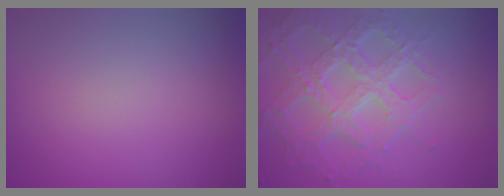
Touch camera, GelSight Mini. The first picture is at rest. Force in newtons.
{"total": 7.0, "press": 5.2, "slide": 4.7}